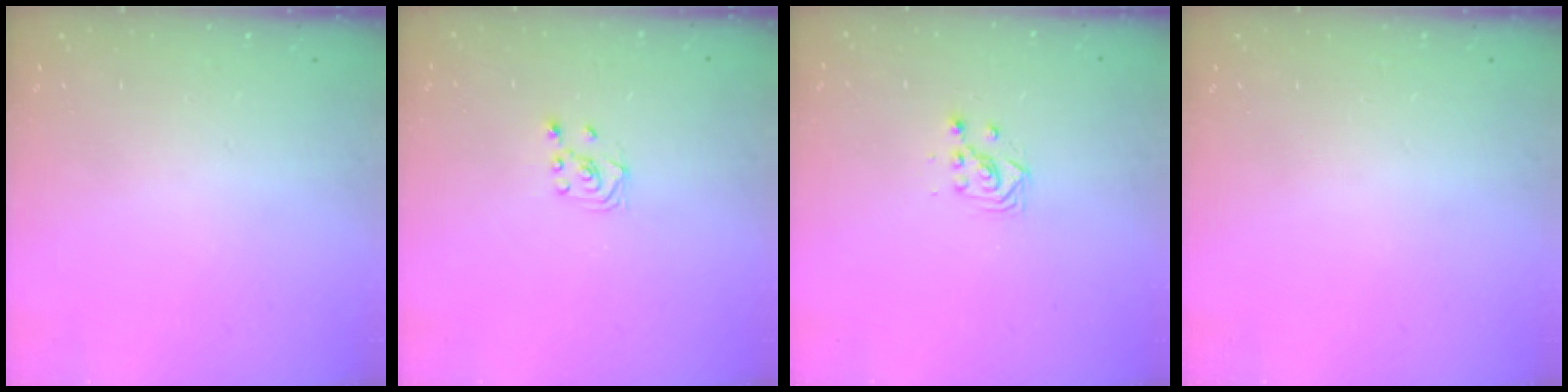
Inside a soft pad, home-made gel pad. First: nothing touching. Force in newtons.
{"total": 2.3, "press": 2.2, "slide": 0.6}
{"total": 3.0, "press": 3.0, "slide": 0.2}
{"total": 0.0}